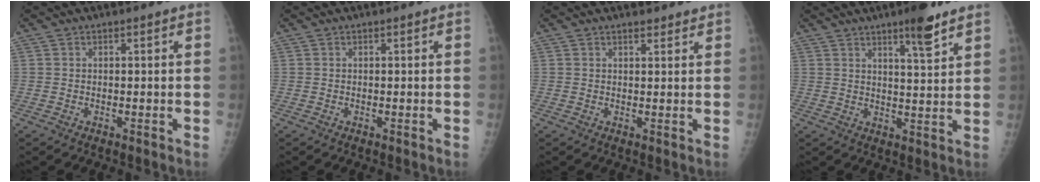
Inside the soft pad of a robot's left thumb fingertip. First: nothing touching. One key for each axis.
{"total": 0.0}
{"total": 1.7, "fx": 1.5, "fy": 0.7, "fz": 0.5, "tx": 0.000, "ty": -0.010, "tz": 0.019}
{"total": 7.2, "fx": 4.9, "fy": 1.1, "fz": 5.2, "tx": -0.071, "ty": -0.032, "tz": 0.071}